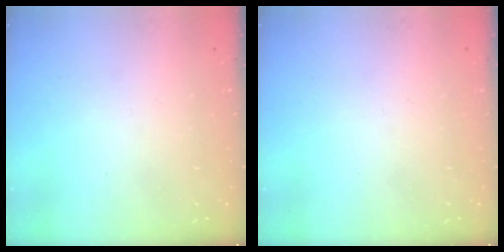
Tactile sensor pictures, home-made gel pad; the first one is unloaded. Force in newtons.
{"total": 0.0}